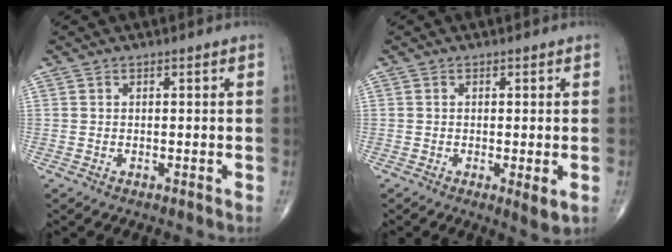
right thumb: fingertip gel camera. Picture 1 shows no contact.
{"total": 3.2, "force": [-0.8, 0.7, 3.0], "torque": [-0.051, -0.011, -0.014]}